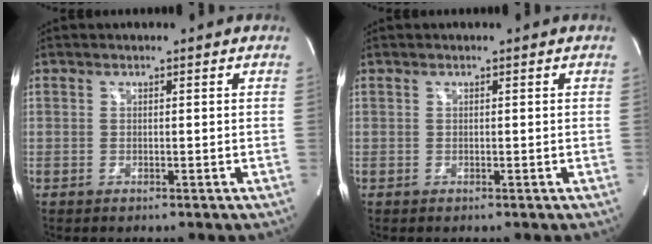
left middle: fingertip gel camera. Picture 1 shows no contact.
{"total": 0.0}